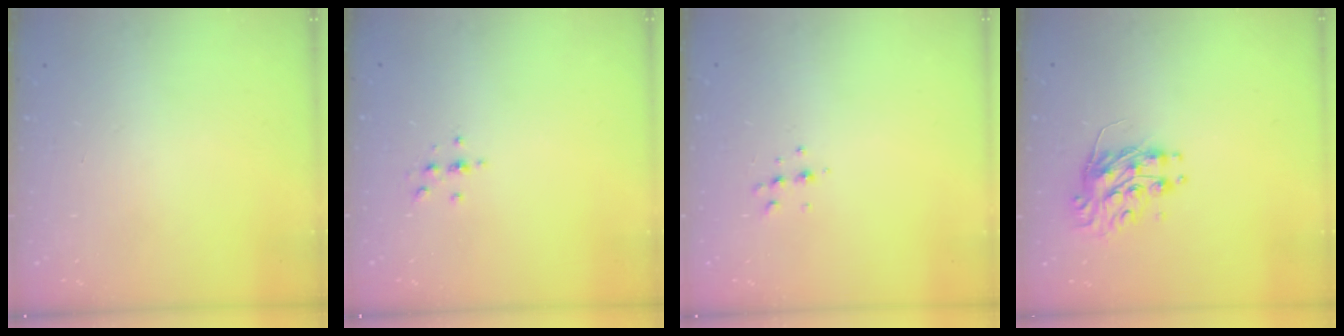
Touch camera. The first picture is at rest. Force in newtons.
{"total": 2.4, "press": 2.4, "slide": 0.3}
{"total": 4.7, "press": 4.6, "slide": 0.9}
{"total": 9.2, "press": 9.2, "slide": 0.3}